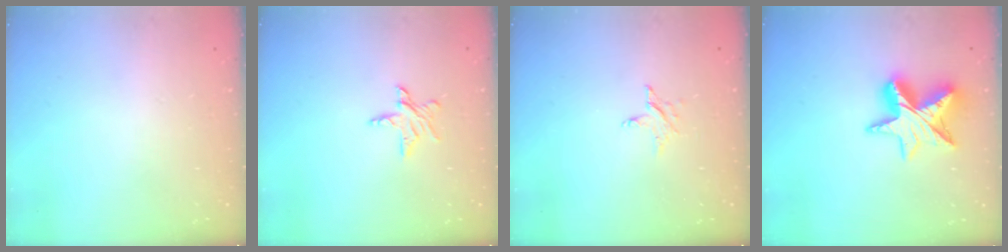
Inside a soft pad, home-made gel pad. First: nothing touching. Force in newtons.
{"total": 6.3, "press": 6.2, "slide": 0.5}
{"total": 2.4, "press": 2.4, "slide": 0.1}
{"total": 13.1, "press": 13.1, "slide": 1.0}